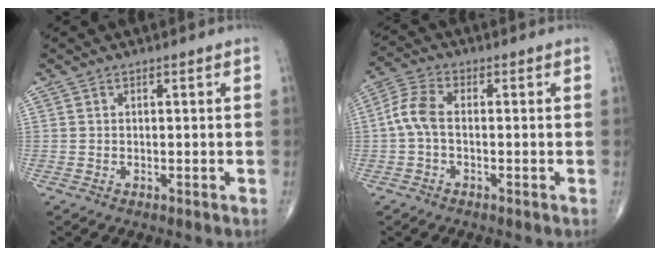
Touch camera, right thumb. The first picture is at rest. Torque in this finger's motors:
{"motor_torque": [0.07, 0.05, 0.32, 0.14, 0.05]}